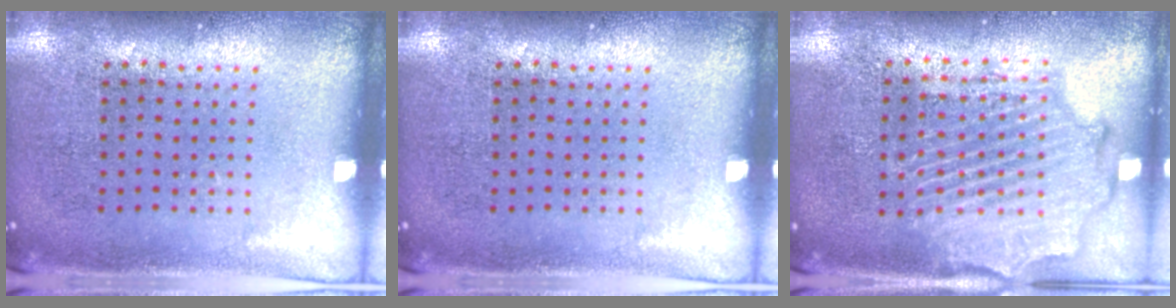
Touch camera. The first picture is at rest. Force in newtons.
{"total": 0.0}
{"total": 2.1, "press": 2.1, "slide": 0.5}